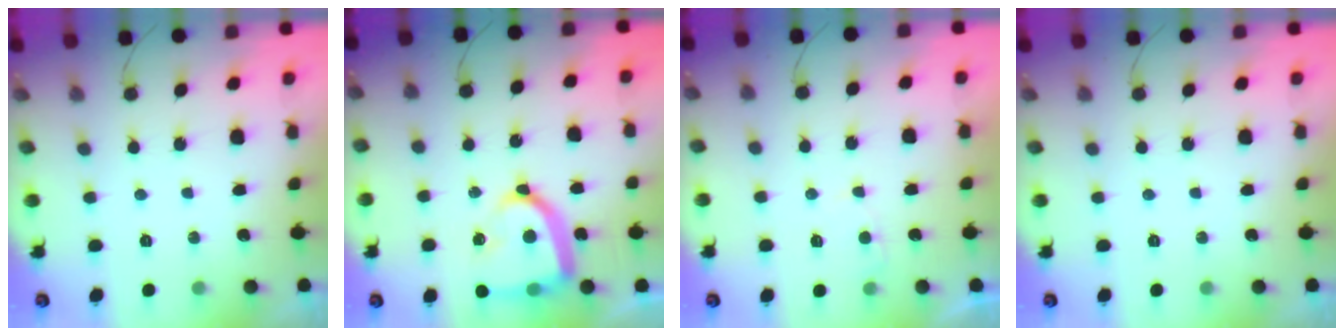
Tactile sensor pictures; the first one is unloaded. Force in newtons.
{"total": 16.1, "press": 16.1, "slide": 0.9}
{"total": 3.0, "press": 3.0, "slide": 0.3}
{"total": 0.0}